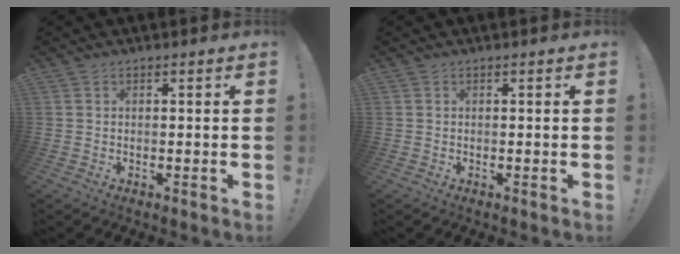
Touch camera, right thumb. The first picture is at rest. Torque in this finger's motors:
{"motor_torque": [-0.14, -0.05, -0.10, 0.05, 0.01]}